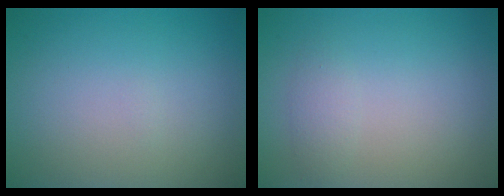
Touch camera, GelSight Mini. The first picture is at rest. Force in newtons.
{"total": 1.2, "press": 1.2, "slide": 0.1}